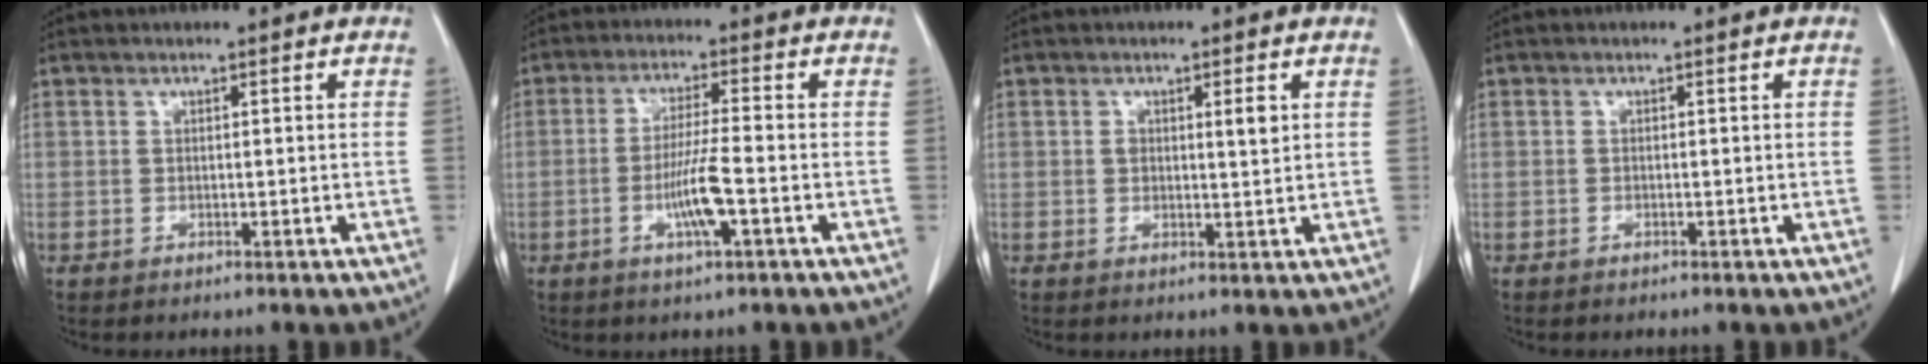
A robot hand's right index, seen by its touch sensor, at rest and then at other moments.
{"total": 6.6, "force": [-2.2, 0.1, 6.3], "torque": [-0.120, -0.006, -0.039]}
{"total": 2.8, "force": [0.8, 0.8, 2.5], "torque": [-0.041, 0.001, 0.014]}
{"total": 0.0}